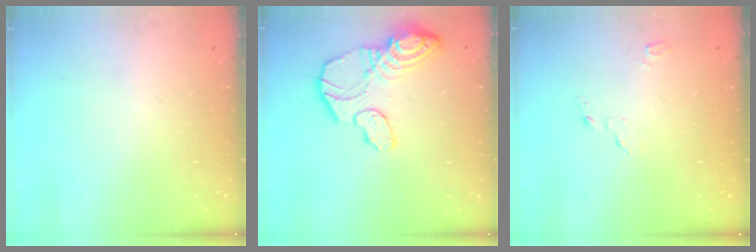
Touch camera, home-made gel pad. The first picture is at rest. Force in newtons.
{"total": 14.1, "press": 14.0, "slide": 1.4}
{"total": 2.4, "press": 2.4, "slide": 0.3}